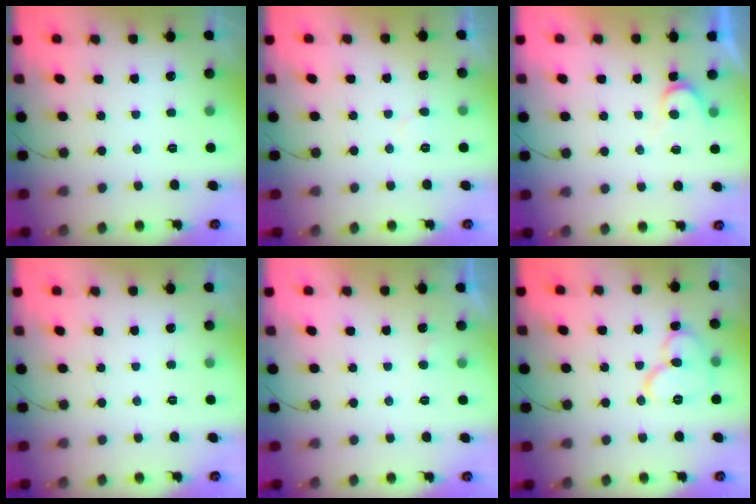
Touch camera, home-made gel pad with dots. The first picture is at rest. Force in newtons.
{"total": 4.1, "press": 4.1, "slide": 0.2}
{"total": 5.7, "press": 5.7, "slide": 0.4}
{"total": 0.0}
{"total": 3.9, "press": 3.9, "slide": 0.4}
{"total": 11.7, "press": 11.6, "slide": 1.5}